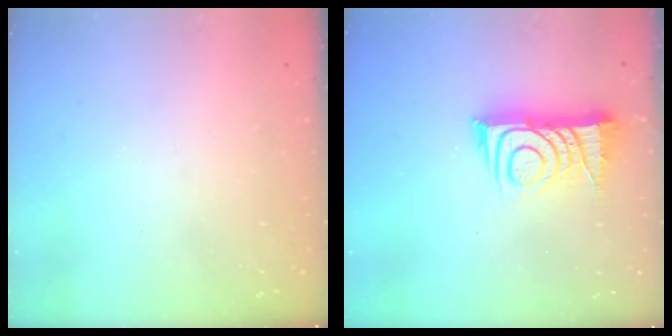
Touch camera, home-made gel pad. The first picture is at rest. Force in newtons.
{"total": 12.6, "press": 12.6, "slide": 0.9}